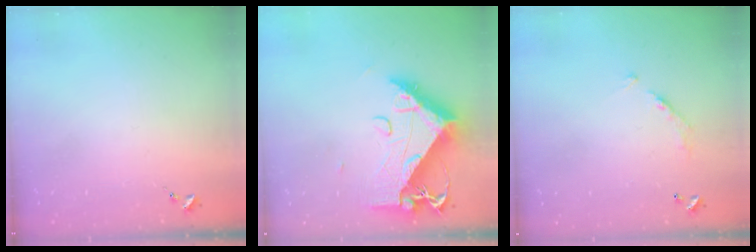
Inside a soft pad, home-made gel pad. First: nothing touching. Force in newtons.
{"total": 15.2, "press": 15.1, "slide": 1.3}
{"total": 6.5, "press": 6.5, "slide": 0.4}